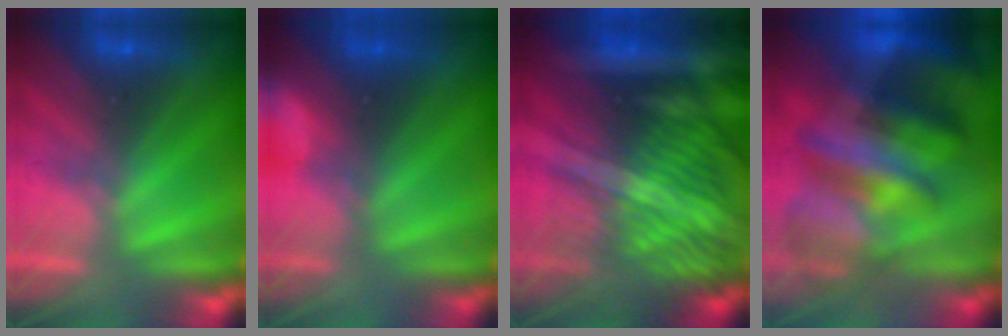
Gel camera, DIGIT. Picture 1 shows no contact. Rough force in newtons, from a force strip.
{"total": 7.0}
{"total": 9.8}
{"total": 7.5}